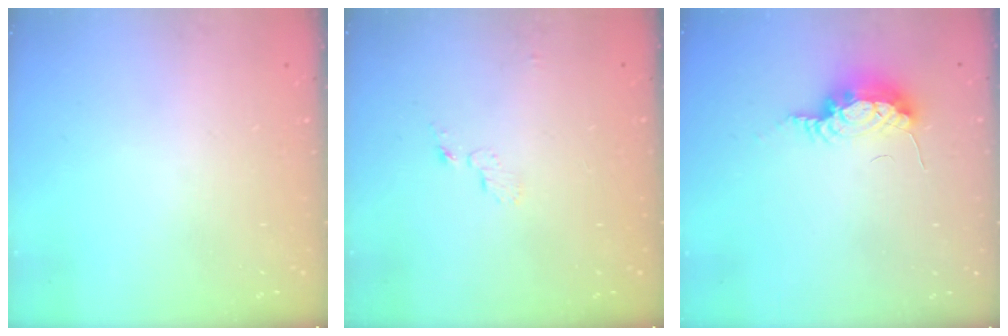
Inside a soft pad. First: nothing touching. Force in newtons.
{"total": 4.0, "press": 4.0, "slide": 0.4}
{"total": 14.9, "press": 10.1, "slide": 11.0}